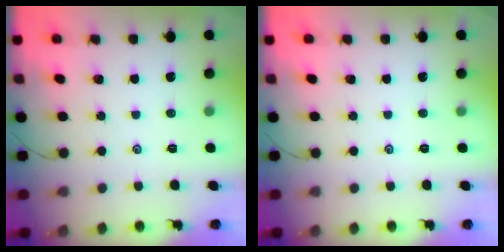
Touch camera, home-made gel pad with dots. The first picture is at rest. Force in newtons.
{"total": 0.0}